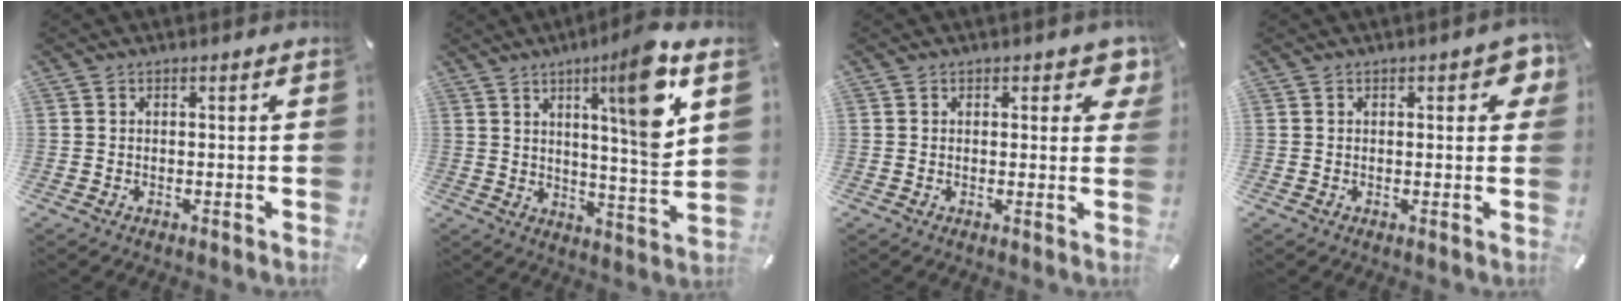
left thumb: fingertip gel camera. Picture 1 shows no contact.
{"total": 15.2, "force": [6.9, 2.1, 13.4], "torque": [-0.192, -0.039, 0.095]}
{"total": 4.0, "force": [2.0, 2.1, 2.8], "torque": [-0.021, -0.009, 0.027]}
{"total": 4.0, "force": [1.2, 1.9, 3.3], "torque": [-0.043, 0.000, 0.016]}